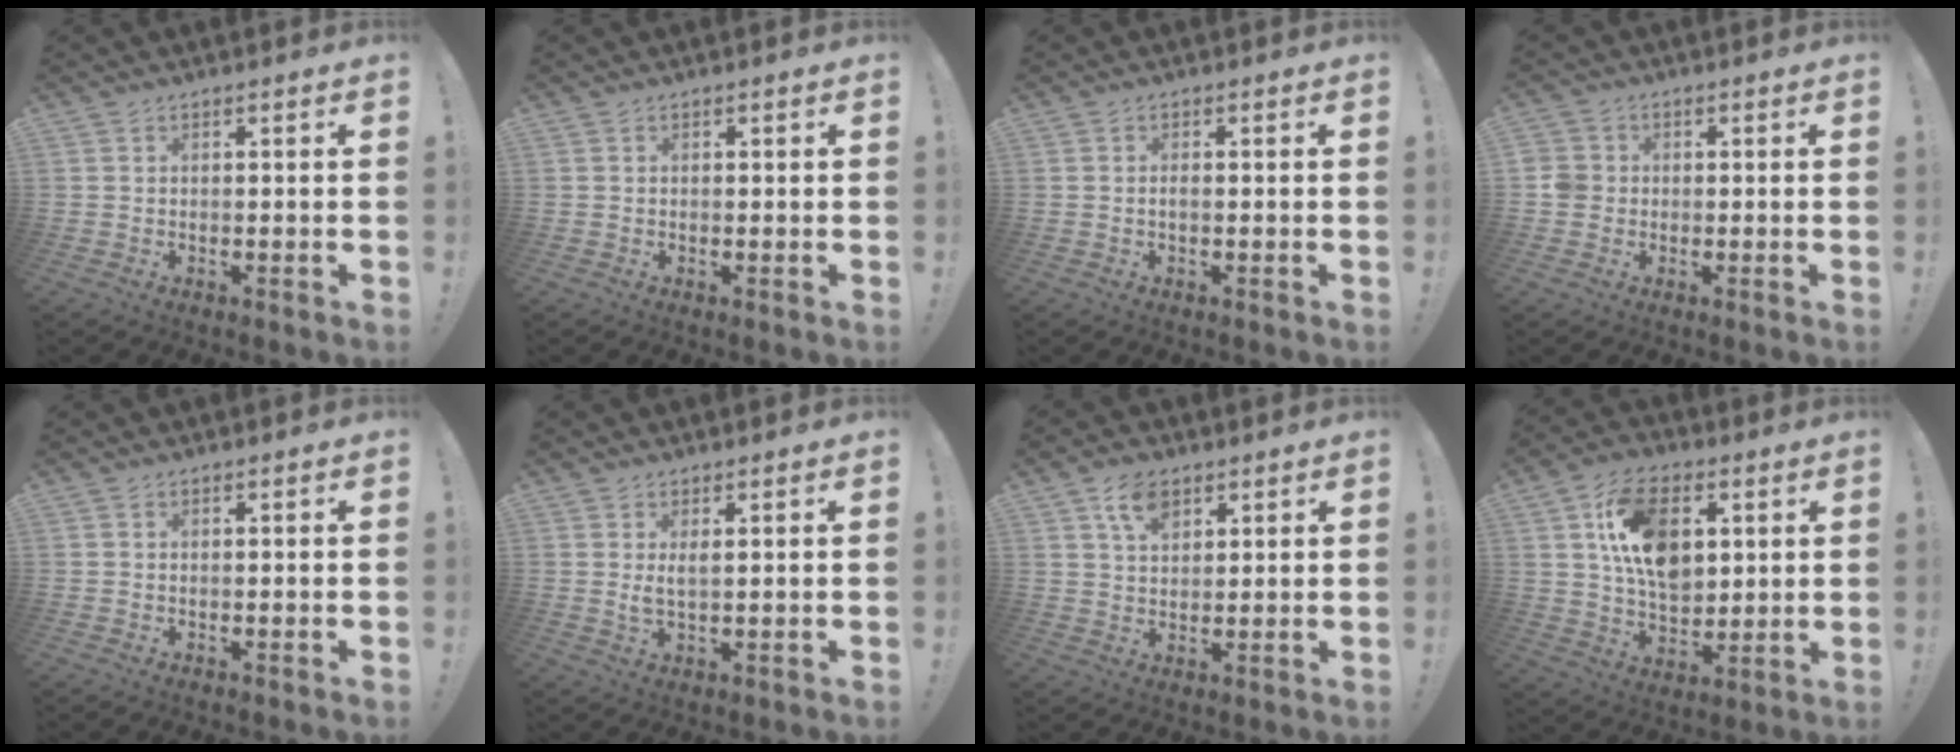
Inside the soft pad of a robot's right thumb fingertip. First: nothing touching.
{"total": 0.0}
{"total": 1.0, "force": [-0.5, 0.3, 0.8], "torque": [-0.023, 0.005, -0.008]}
{"total": 4.2, "force": [-0.5, 3.9, 1.4], "torque": [-0.028, 0.010, -0.008]}
{"total": 0.0}
{"total": 2.9, "force": [1.1, 0.8, 2.6], "torque": [-0.037, -0.009, 0.015]}
{"total": 7.4, "force": [4.3, 4.5, 4.1], "torque": [-0.070, -0.009, 0.079]}
{"total": 17.1, "force": [5.2, 11.3, 11.7], "torque": [-0.193, -0.004, 0.097]}